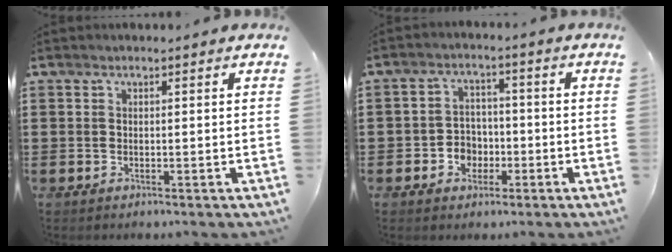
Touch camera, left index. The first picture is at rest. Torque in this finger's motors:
{"motor_torque": [0.40, 0.39, 0.11, 0.03]}